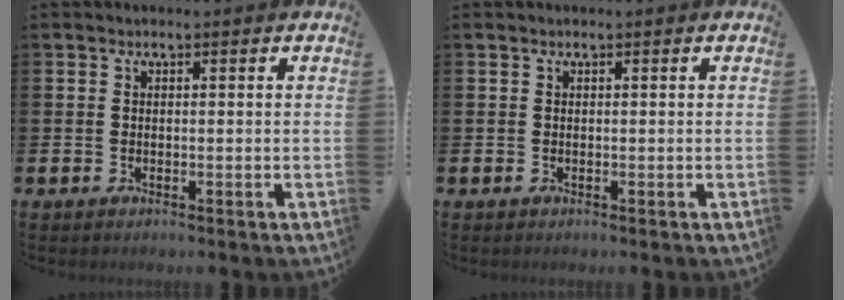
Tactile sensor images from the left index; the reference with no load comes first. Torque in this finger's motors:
{"motor_torque": [-0.01, 0.01, 0.00, 0.00]}